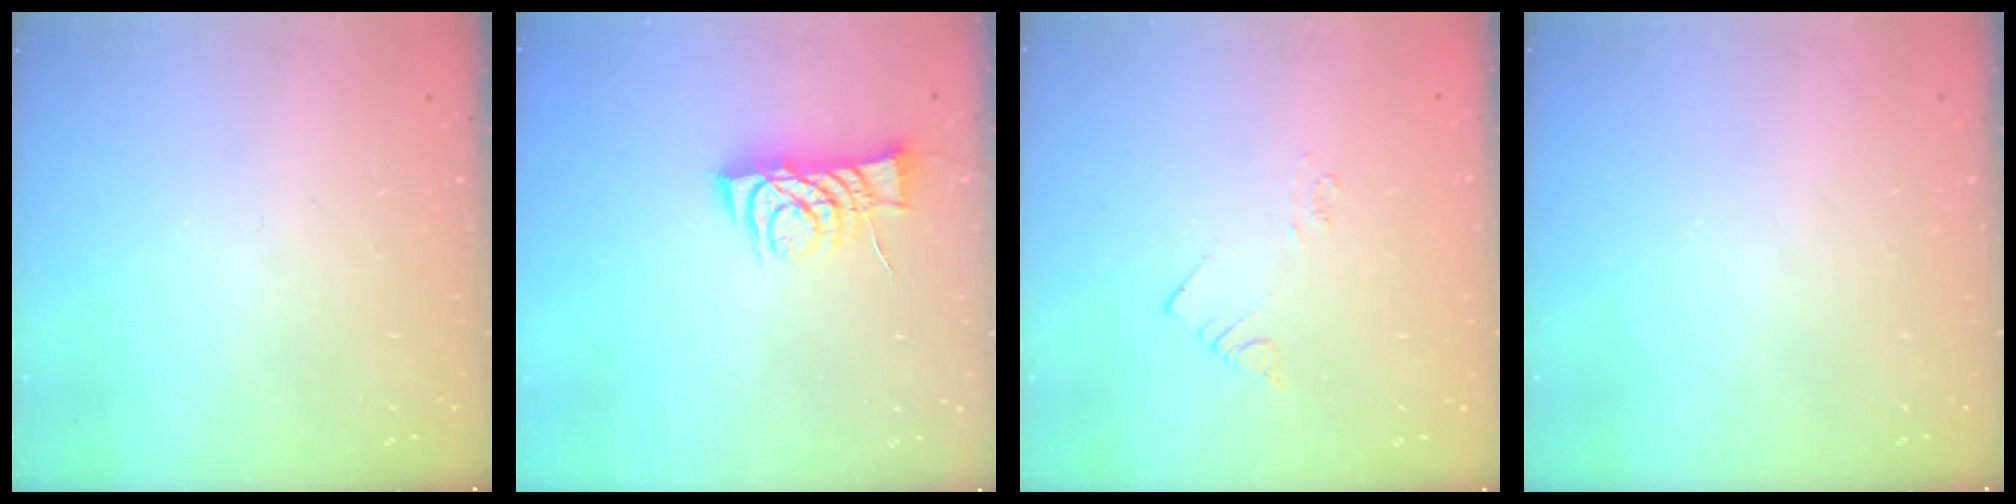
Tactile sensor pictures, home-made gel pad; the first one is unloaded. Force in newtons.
{"total": 7.8, "press": 7.7, "slide": 0.6}
{"total": 2.1, "press": 2.1, "slide": 0.3}
{"total": 0.0}